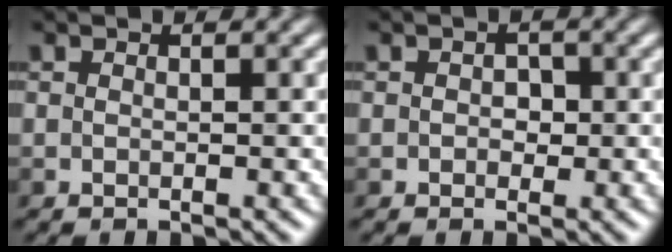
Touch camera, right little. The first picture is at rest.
{"total": 2.0, "force": [0.4, 1.7, 0.8], "torque": [0.010, 0.006, -0.013]}